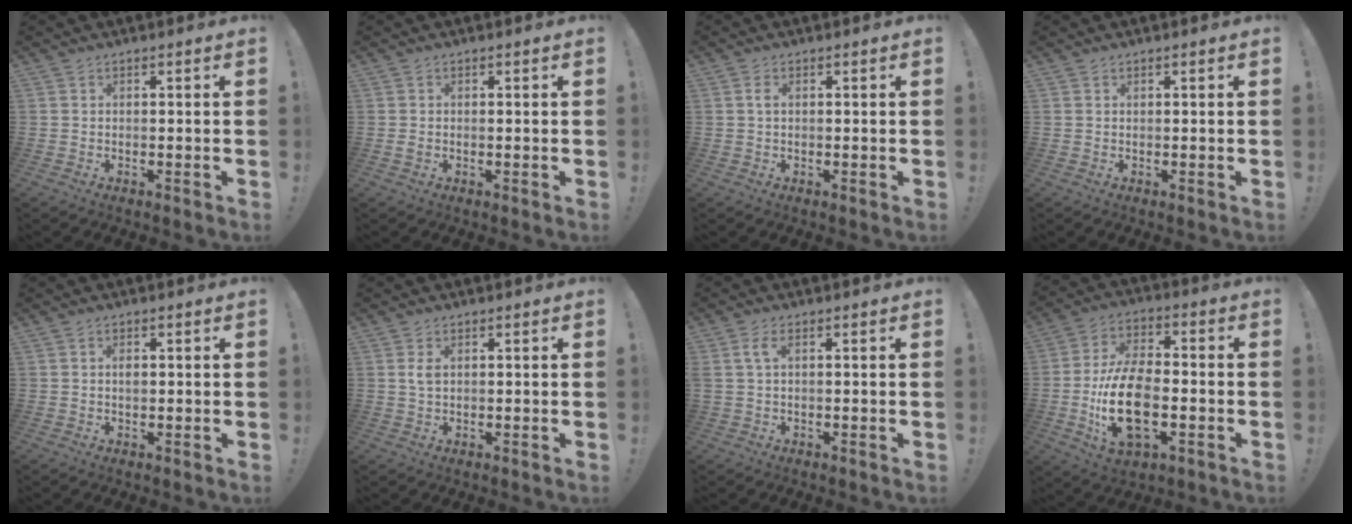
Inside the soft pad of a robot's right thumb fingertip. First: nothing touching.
{"total": 0.9, "force": [-0.1, 0.5, 0.8], "torque": [-0.012, 0.002, -0.003]}
{"total": 1.5, "force": [0.4, 0.7, 1.3], "torque": [-0.024, 0.003, 0.005]}
{"total": 0.0}
{"total": 1.5, "force": [0.1, 1.0, 1.1], "torque": [-0.014, 0.000, -0.001]}
{"total": 2.5, "force": [0.9, 1.3, 1.9], "torque": [-0.023, -0.003, 0.013]}
{"total": 3.2, "force": [0.7, 1.1, 3.0], "torque": [-0.071, 0.006, 0.012]}
{"total": 17.9, "force": [-4.2, 10.2, 14.1], "torque": [-0.262, 0.010, -0.068]}